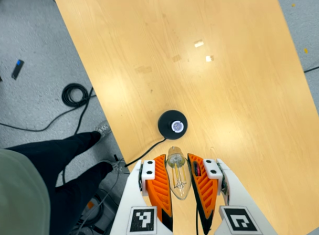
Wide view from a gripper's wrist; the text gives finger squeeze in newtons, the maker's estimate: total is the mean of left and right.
{"total": 20.3, "left": 21.4, "right": 19.2}